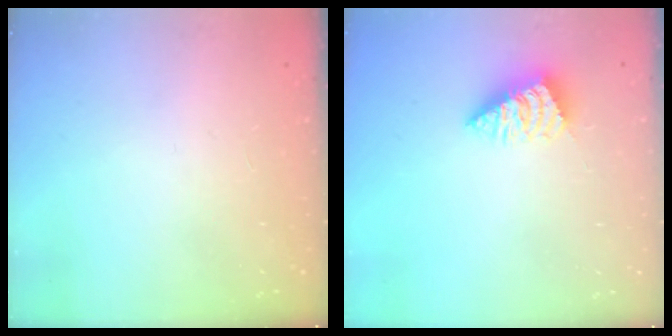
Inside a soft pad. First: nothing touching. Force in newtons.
{"total": 2.1, "press": 2.1, "slide": 0.3}